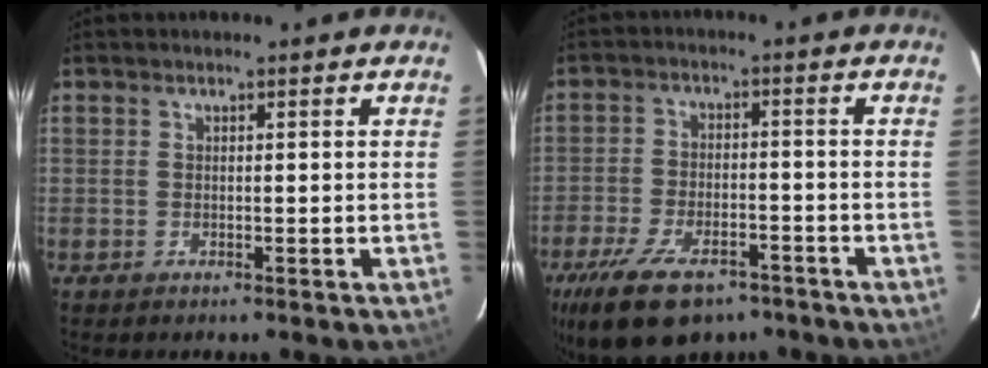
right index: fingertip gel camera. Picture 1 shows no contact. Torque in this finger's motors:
{"motor_torque": [1.44, -0.69, 0.66, 0.15]}